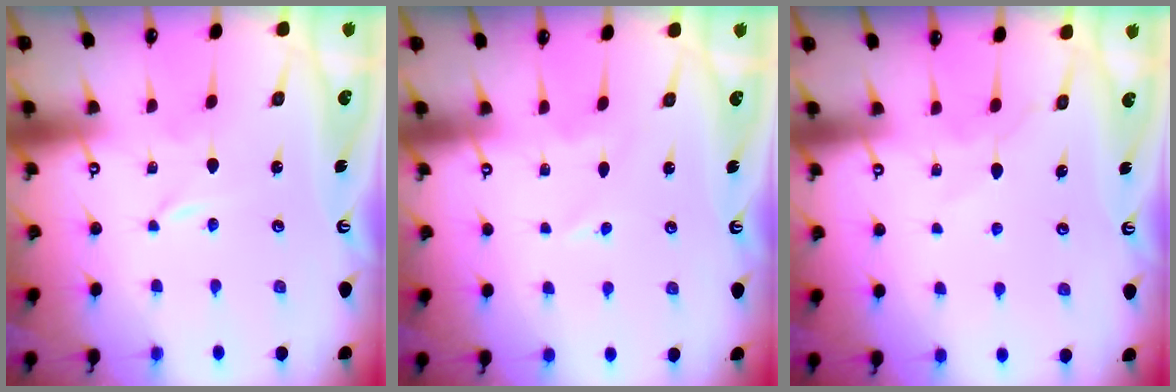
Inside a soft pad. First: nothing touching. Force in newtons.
{"total": 4.5, "press": 4.4, "slide": 0.8}
{"total": 6.7, "press": 6.7, "slide": 0.6}